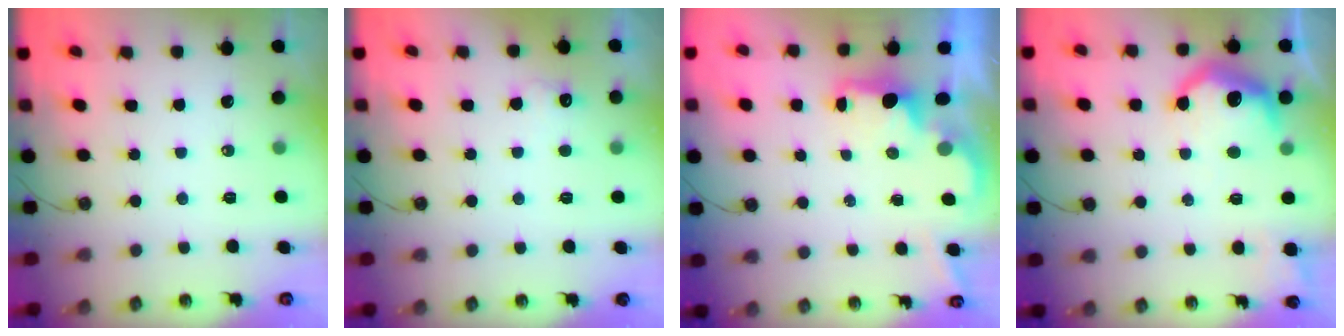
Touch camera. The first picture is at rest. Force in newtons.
{"total": 6.3, "press": 6.2, "slide": 1.3}
{"total": 1.7, "press": 1.6, "slide": 0.7}
{"total": 11.7, "press": 11.6, "slide": 0.7}